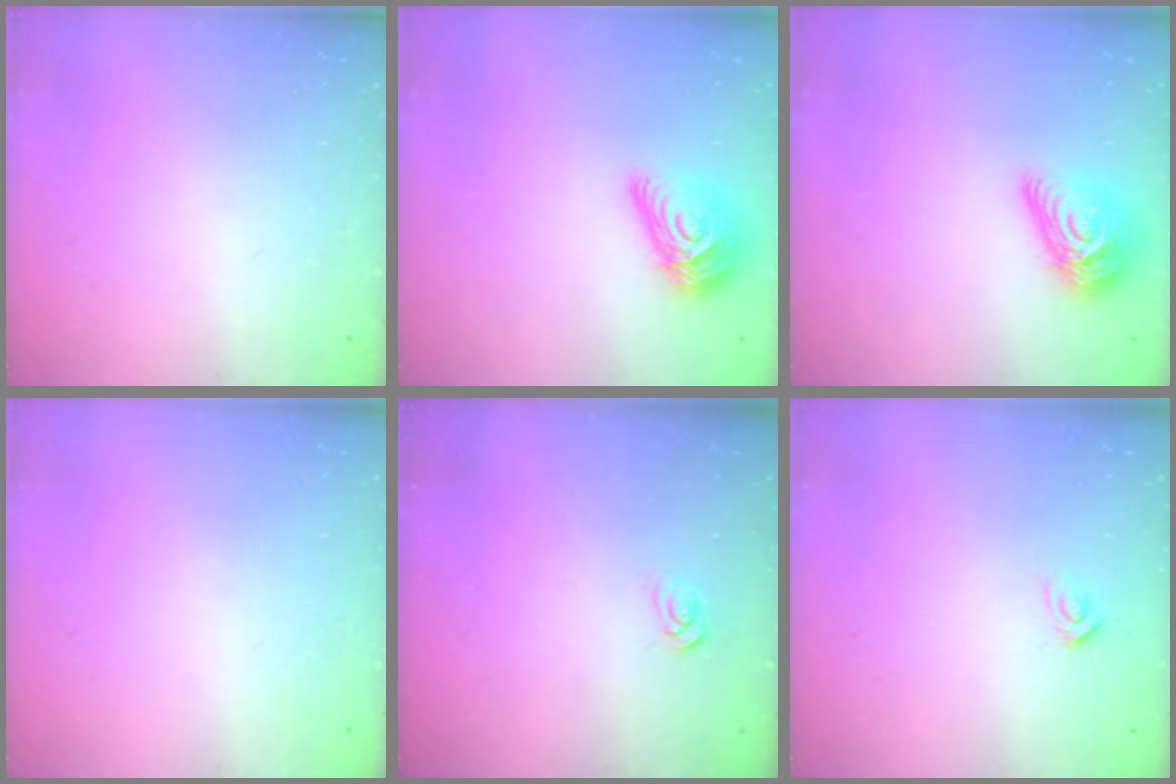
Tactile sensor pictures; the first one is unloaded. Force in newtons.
{"total": 13.4, "press": 13.4, "slide": 0.7}
{"total": 13.4, "press": 13.4, "slide": 0.7}
{"total": 0.0}
{"total": 2.1, "press": 2.1, "slide": 0.2}
{"total": 2.6, "press": 2.6, "slide": 0.2}